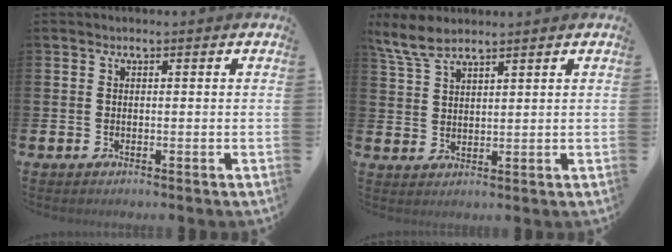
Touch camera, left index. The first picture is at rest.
{"total": 5.7, "force": [4.9, 1.5, 2.5], "torque": [-0.059, -0.014, 0.090]}